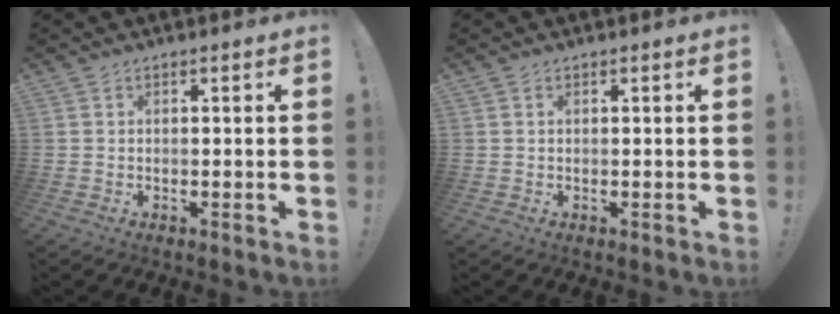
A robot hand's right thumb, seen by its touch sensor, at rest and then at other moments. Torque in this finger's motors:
{"motor_torque": [0.07, -0.05, 0.05, -0.04, 0.09]}